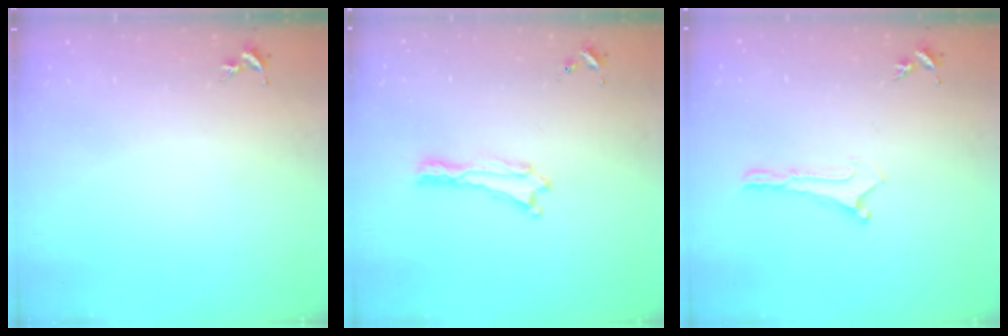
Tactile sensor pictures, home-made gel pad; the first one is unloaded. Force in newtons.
{"total": 0.0}
{"total": 0.0}